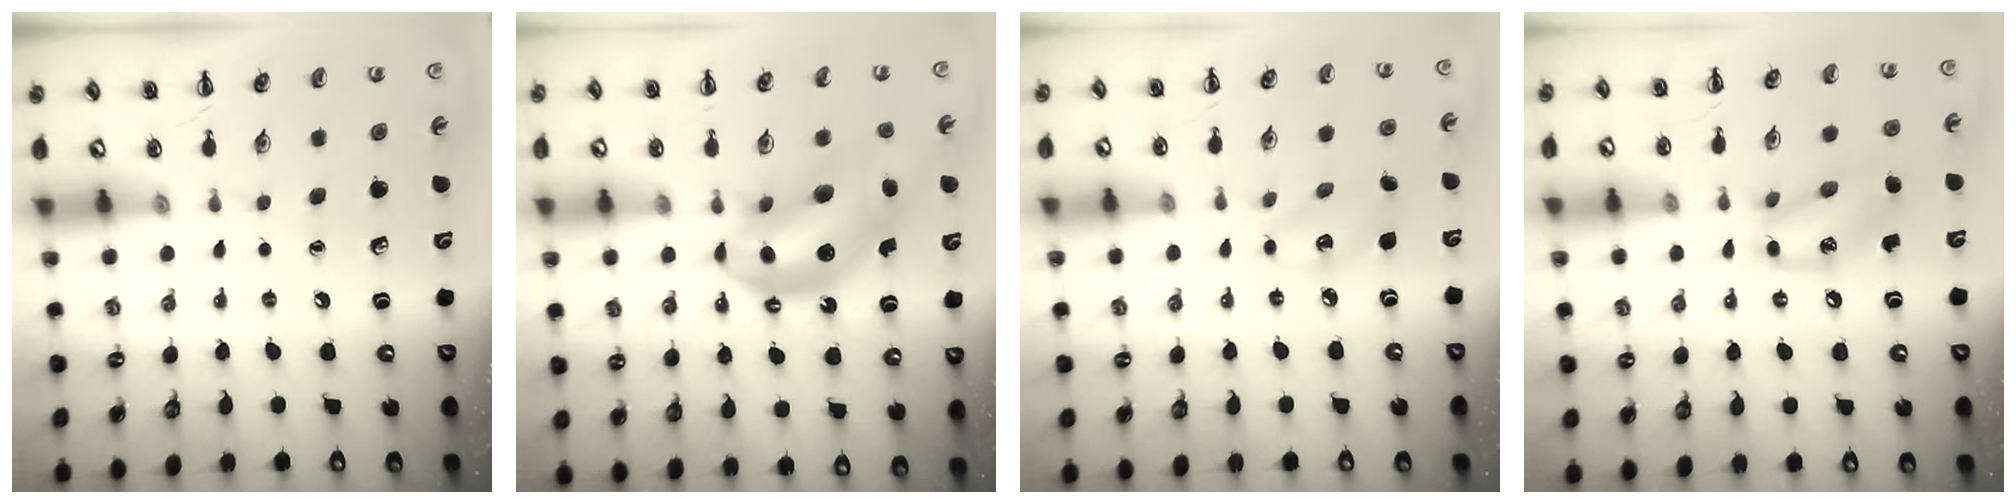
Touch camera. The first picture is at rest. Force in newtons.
{"total": 13.3, "press": 12.8, "slide": 3.7}
{"total": 4.9, "press": 4.9, "slide": 0.5}
{"total": 11.7, "press": 11.6, "slide": 1.8}